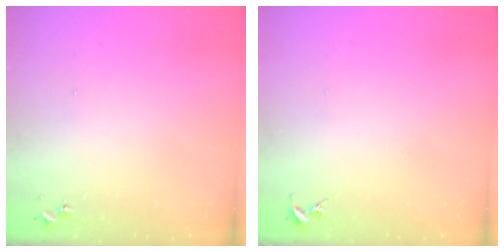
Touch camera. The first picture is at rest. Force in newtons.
{"total": 0.0}